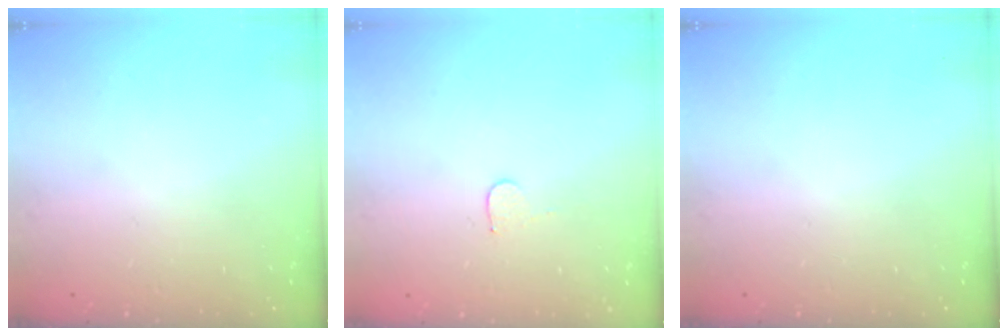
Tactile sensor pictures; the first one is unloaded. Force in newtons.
{"total": 3.4, "press": 3.4, "slide": 0.2}
{"total": 0.0}